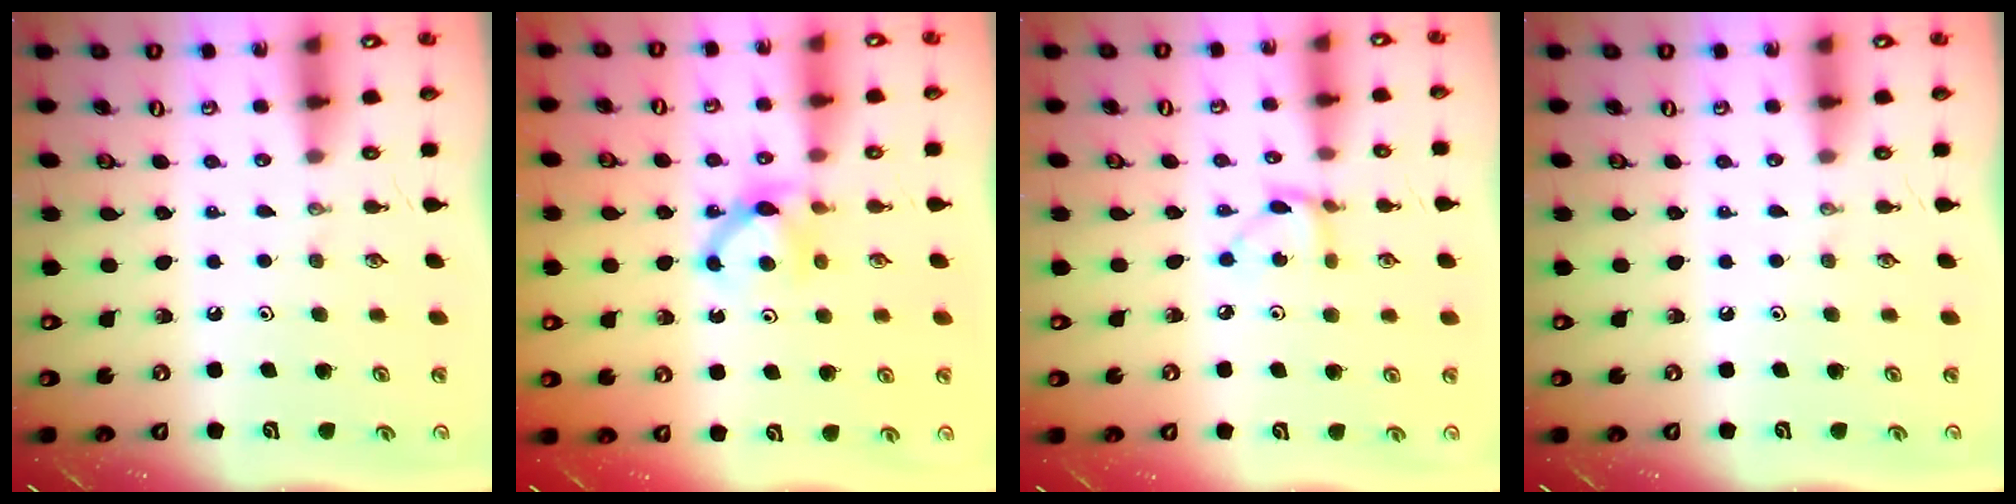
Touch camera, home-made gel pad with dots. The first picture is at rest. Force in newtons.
{"total": 6.7, "press": 6.7, "slide": 0.5}
{"total": 4.3, "press": 4.3, "slide": 0.3}
{"total": 0.0}